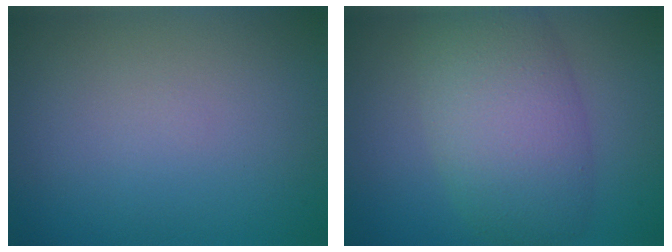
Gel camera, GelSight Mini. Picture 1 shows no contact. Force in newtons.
{"total": 7.3, "press": 7.3, "slide": 0.4}